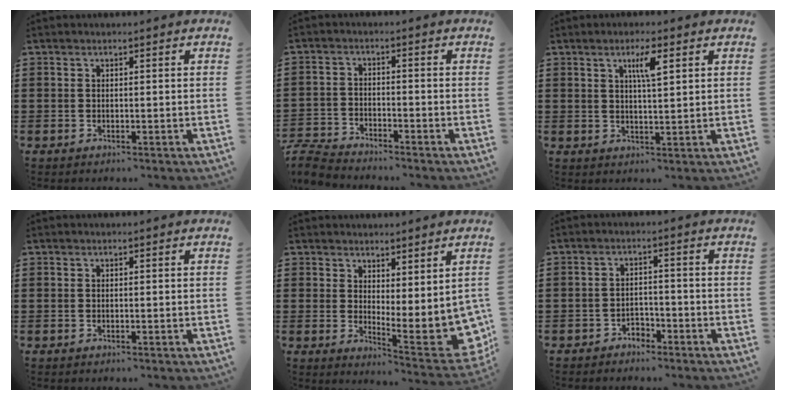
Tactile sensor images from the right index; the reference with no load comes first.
{"total": 4.1, "force": [-4.1, 0.3, 0.5], "torque": [-0.025, -0.002, -0.089]}
{"total": 4.1, "force": [1.9, 0.7, 3.6], "torque": [-0.069, 0.004, 0.026]}
{"total": 0.0}
{"total": 5.5, "force": [2.7, 2.1, 4.3], "torque": [-0.071, -0.032, 0.060]}
{"total": 2.4, "force": [-2.2, 1.0, 0.1], "torque": [-0.009, 0.004, -0.047]}